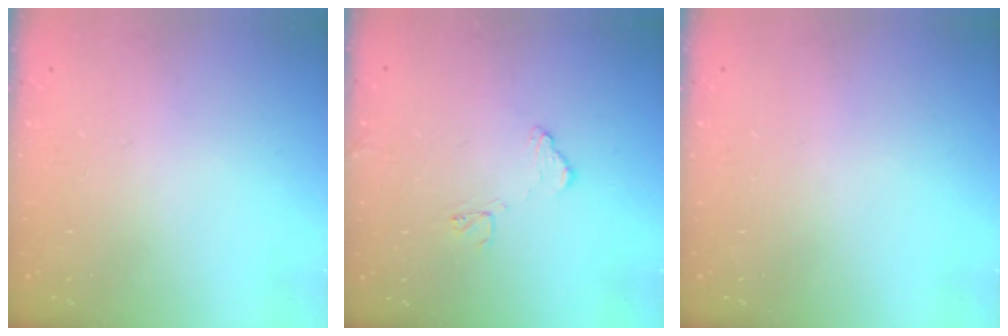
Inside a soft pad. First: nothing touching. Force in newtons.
{"total": 8.3, "press": 8.3, "slide": 0.3}
{"total": 0.0}